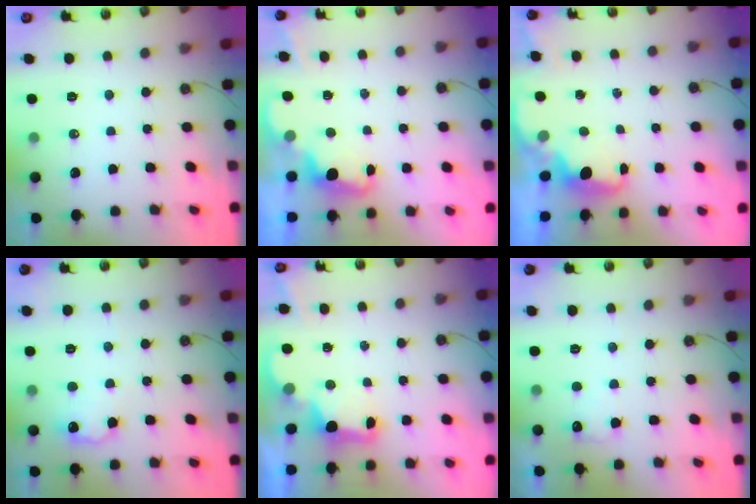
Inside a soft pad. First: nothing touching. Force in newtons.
{"total": 2.3, "press": 2.3, "slide": 0.5}
{"total": 1.9, "press": 1.8, "slide": 0.7}
{"total": 9.6, "press": 9.6, "slide": 0.4}
{"total": 3.0, "press": 3.0, "slide": 0.6}
{"total": 6.5, "press": 6.4, "slide": 1.4}